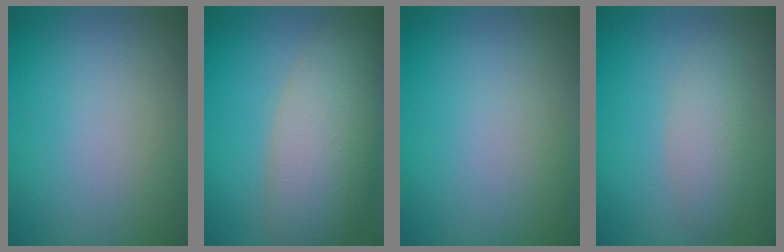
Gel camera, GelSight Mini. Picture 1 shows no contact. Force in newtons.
{"total": 7.6, "press": 7.6, "slide": 0.4}
{"total": 0.0}
{"total": 2.6, "press": 2.6, "slide": 0.2}